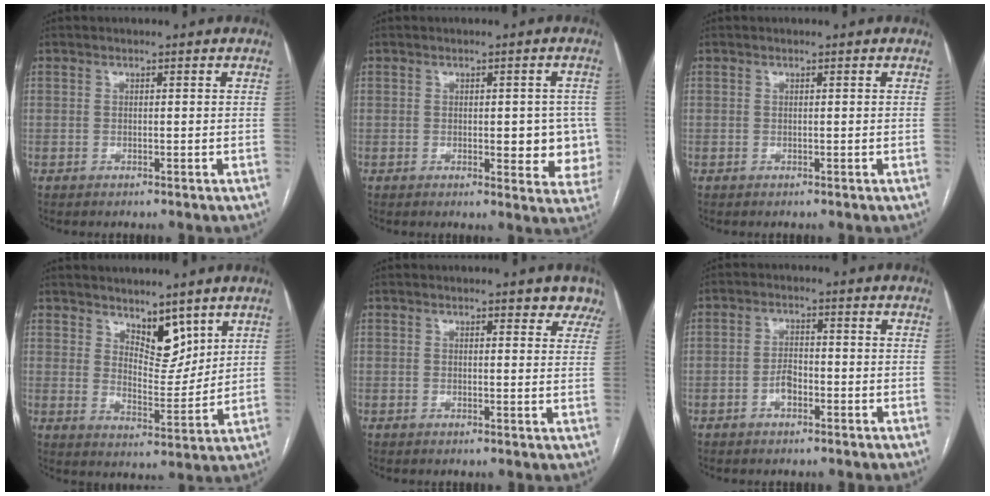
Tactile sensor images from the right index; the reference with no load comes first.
{"total": 7.2, "force": [-0.5, 3.4, 6.3], "torque": [-0.053, 0.006, -0.001]}
{"total": 0.0}
{"total": 6.7, "force": [4.7, 3.0, 3.8], "torque": [-0.058, -0.010, 0.086]}
{"total": 4.9, "force": [4.2, 1.7, 1.9], "torque": [0.001, -0.009, 0.030]}
{"total": 2.8, "force": [-1.4, 1.4, 2.0], "torque": [-0.035, 0.007, -0.026]}